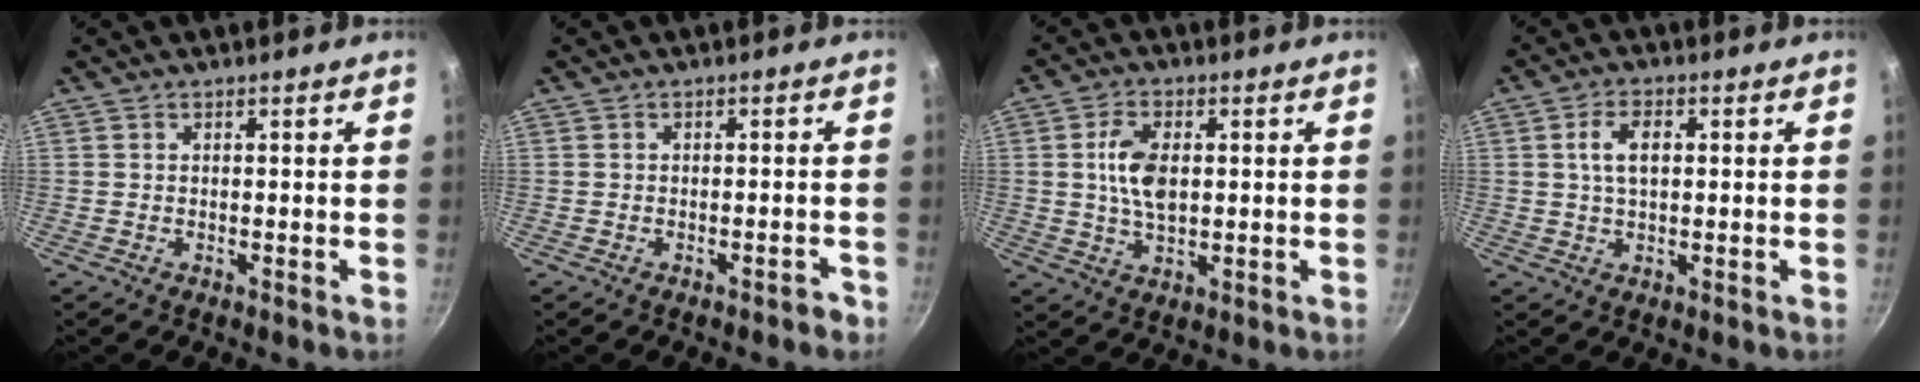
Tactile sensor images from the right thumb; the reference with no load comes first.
{"total": 1.6, "force": [-1.2, 0.6, 0.8], "torque": [-0.011, 0.009, -0.016]}
{"total": 7.8, "force": [0.9, 4.3, 6.4], "torque": [-0.122, -0.002, 0.019]}
{"total": 5.2, "force": [1.0, 2.8, 4.2], "torque": [-0.078, 0.007, 0.019]}